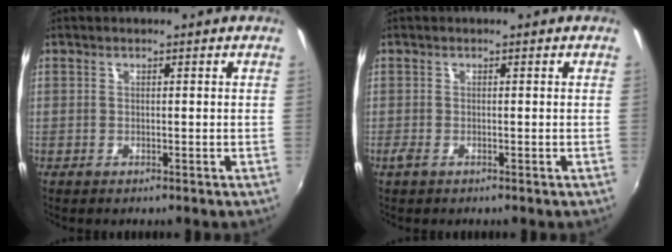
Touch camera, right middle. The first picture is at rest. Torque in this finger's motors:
{"motor_torque": [0.56, -0.52, 0.04, 0.03]}